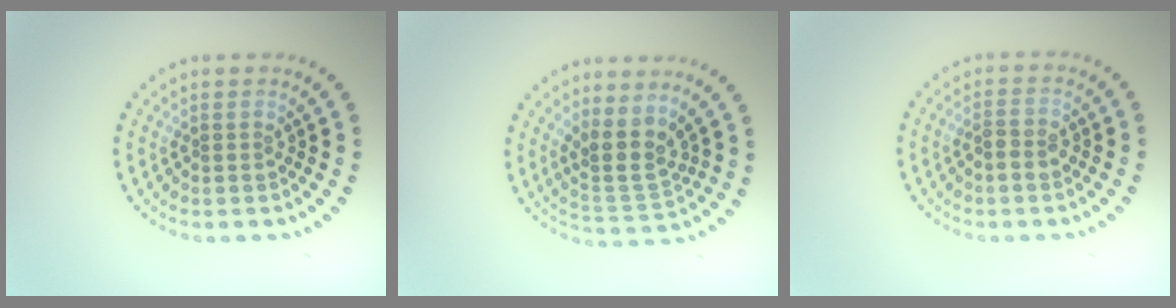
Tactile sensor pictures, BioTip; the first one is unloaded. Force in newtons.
{"total": 3.3, "press": 2.5, "slide": 2.1}
{"total": 1.7, "press": 1.7, "slide": 0.4}